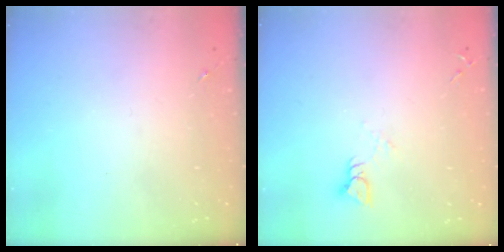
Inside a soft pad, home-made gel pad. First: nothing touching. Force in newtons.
{"total": 3.6, "press": 3.6, "slide": 0.4}